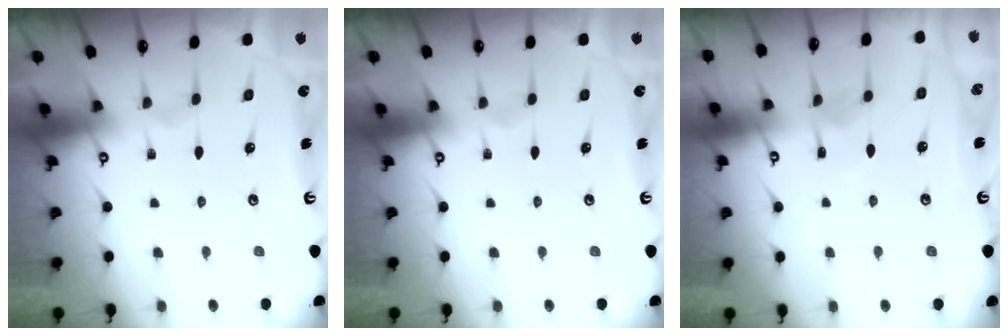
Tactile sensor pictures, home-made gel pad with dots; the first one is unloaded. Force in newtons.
{"total": 0.0}
{"total": 5.8, "press": 5.8, "slide": 0.6}